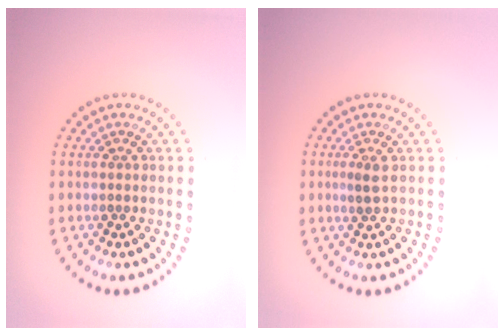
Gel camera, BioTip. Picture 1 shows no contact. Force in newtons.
{"total": 1.1, "press": 1.1, "slide": 0.4}